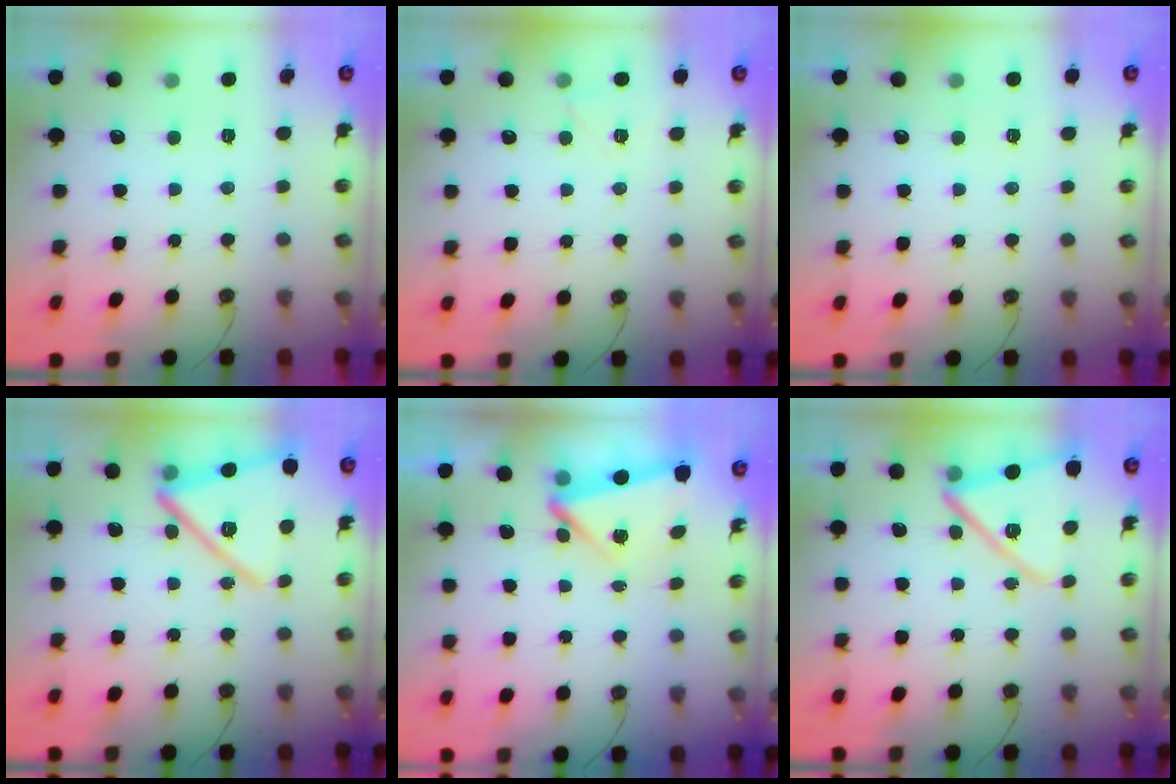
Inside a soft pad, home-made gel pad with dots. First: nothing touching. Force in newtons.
{"total": 4.5, "press": 4.5, "slide": 0.2}
{"total": 2.8, "press": 1.8, "slide": 2.2}
{"total": 17.9, "press": 17.7, "slide": 2.6}
{"total": 5.3, "press": 5.2, "slide": 0.8}
{"total": 14.3, "press": 14.2, "slide": 1.0}